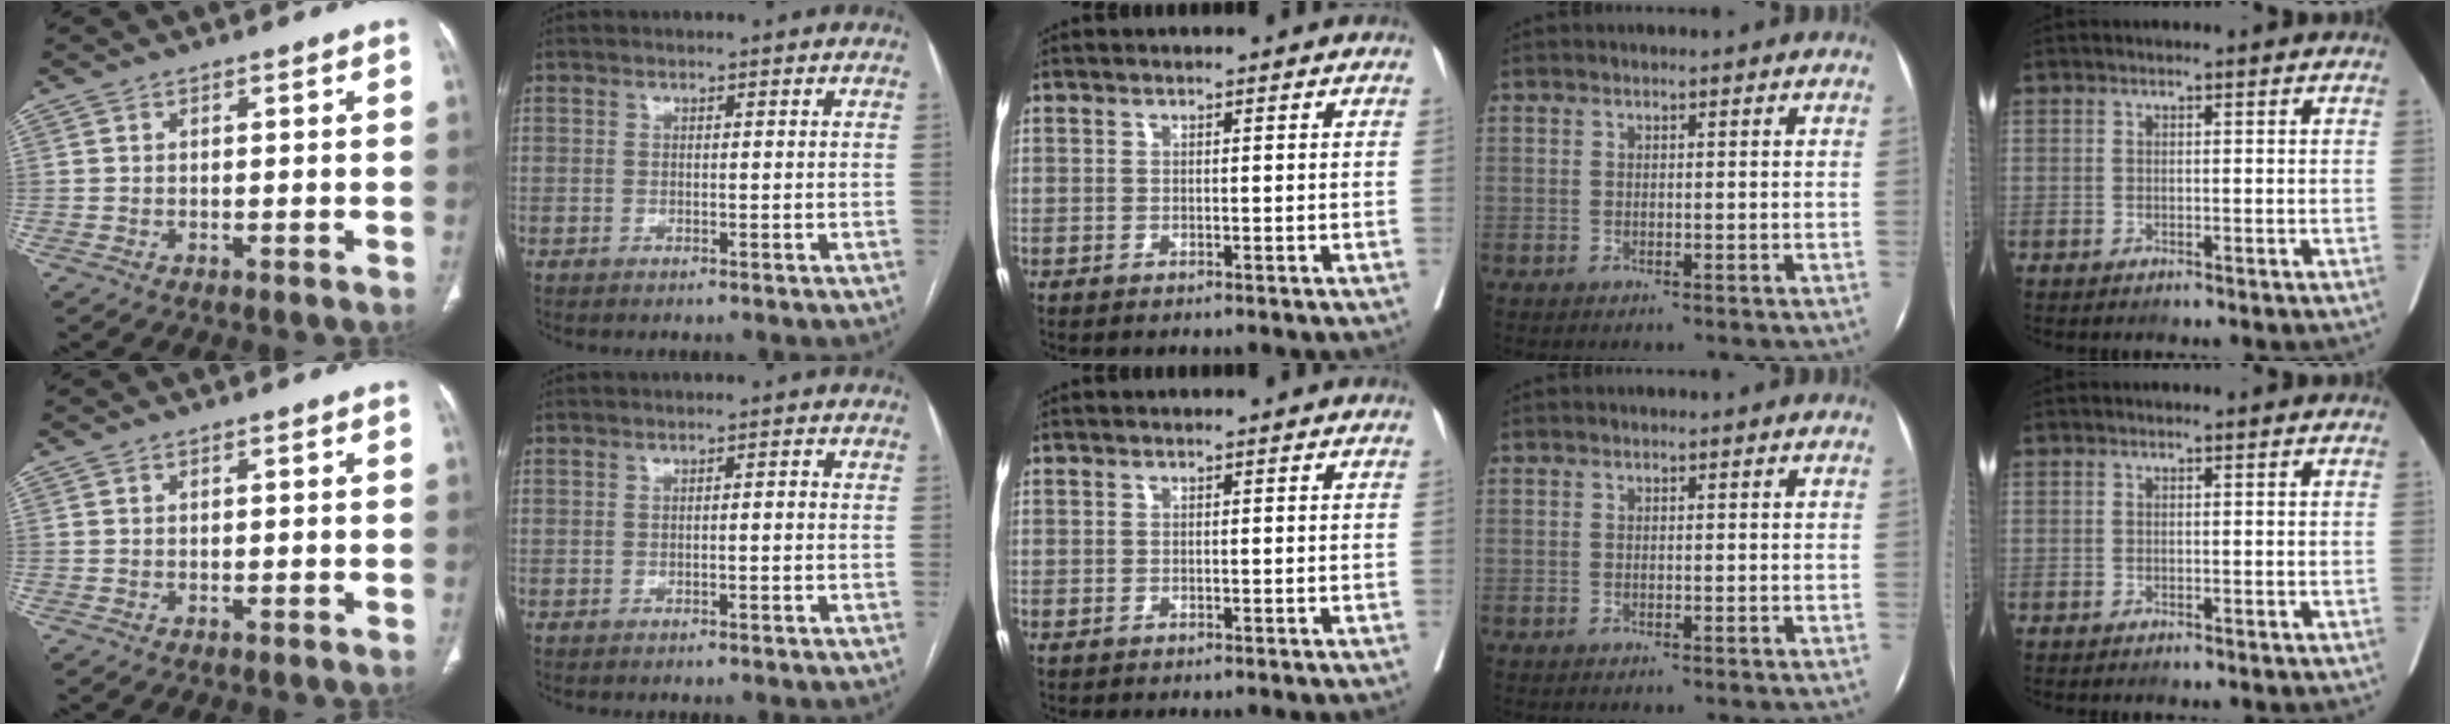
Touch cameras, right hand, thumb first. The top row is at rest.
{"thumb": {"total": 0.6, "force": [0.2, 0.3, 0.5], "torque": [-0.008, 0.000, 0.005]}, "index": {"total": 0.9, "force": [-0.2, 0.2, 0.8], "torque": [-0.013, 0.002, -0.001]}}